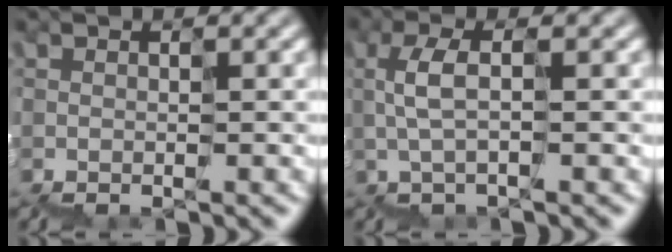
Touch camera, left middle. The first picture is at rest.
{"total": 1.2, "force": [0.6, 0.1, 1.1], "torque": [-0.045, 0.015, 0.009]}